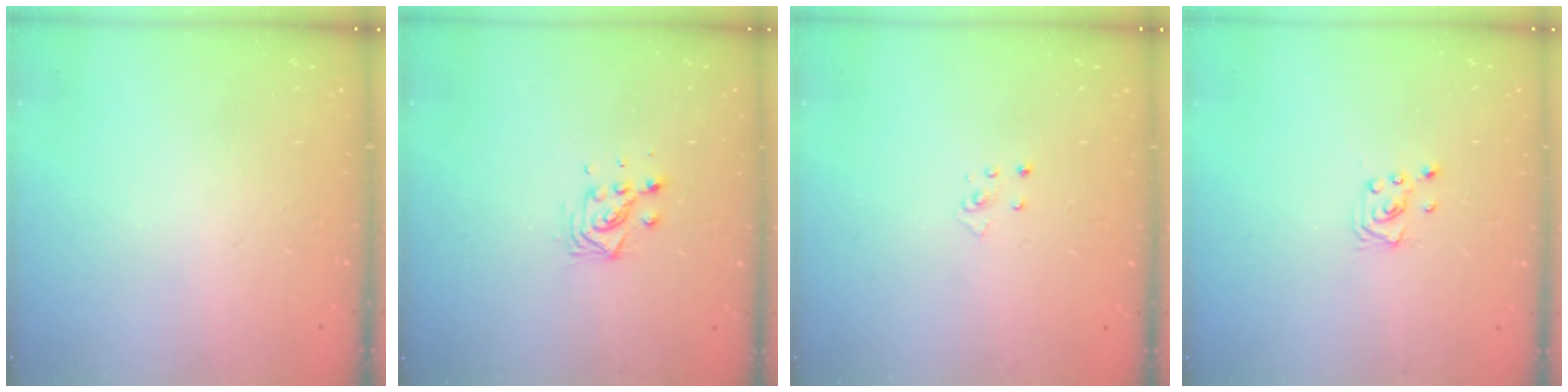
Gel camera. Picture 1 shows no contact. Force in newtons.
{"total": 6.1, "press": 6.1, "slide": 0.5}
{"total": 2.8, "press": 2.8, "slide": 0.3}
{"total": 2.1, "press": 2.1, "slide": 0.2}